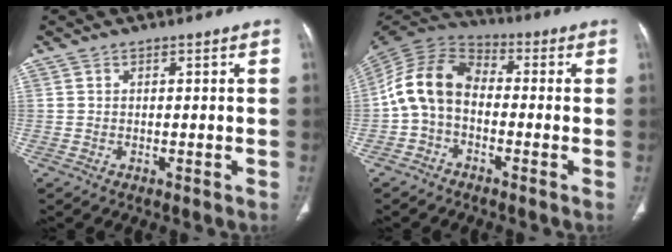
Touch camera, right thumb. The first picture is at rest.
{"total": 10.8, "force": [-1.5, 7.5, 7.7], "torque": [-0.142, 0.036, -0.046]}